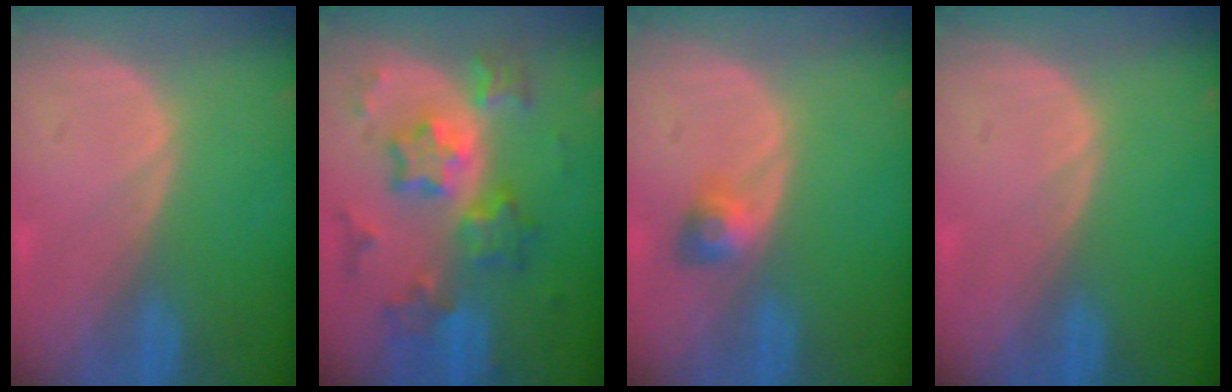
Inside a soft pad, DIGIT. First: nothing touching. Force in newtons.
{"total": 9.5, "press": 9.5, "slide": 0.8}
{"total": 3.0, "press": 2.6, "slide": 1.3}
{"total": 0.0}